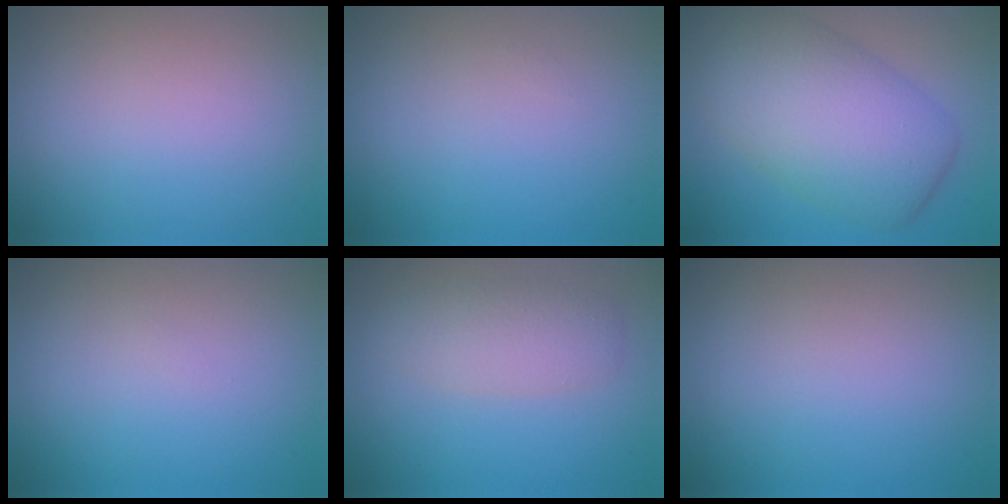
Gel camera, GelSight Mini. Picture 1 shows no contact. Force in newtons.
{"total": 0.0}
{"total": 9.2, "press": 9.2, "slide": 0.4}
{"total": 0.0}
{"total": 3.0, "press": 3.0, "slide": 0.2}
{"total": 0.0}